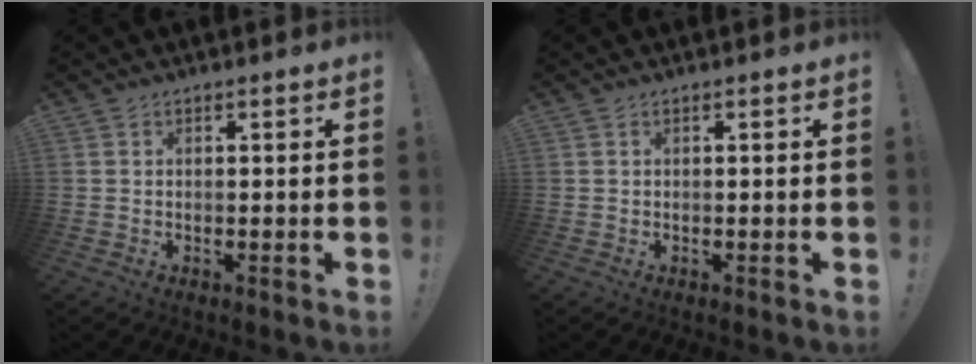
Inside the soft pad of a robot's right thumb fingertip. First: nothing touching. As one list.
[{"total": 0.0}]